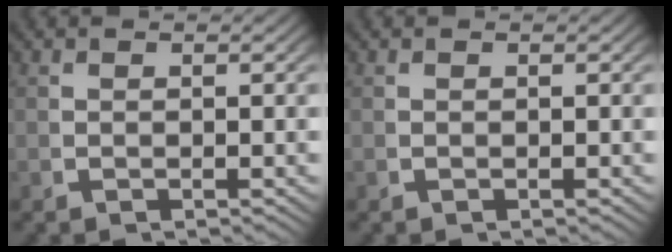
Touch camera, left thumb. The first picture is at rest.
{"total": 0.0}